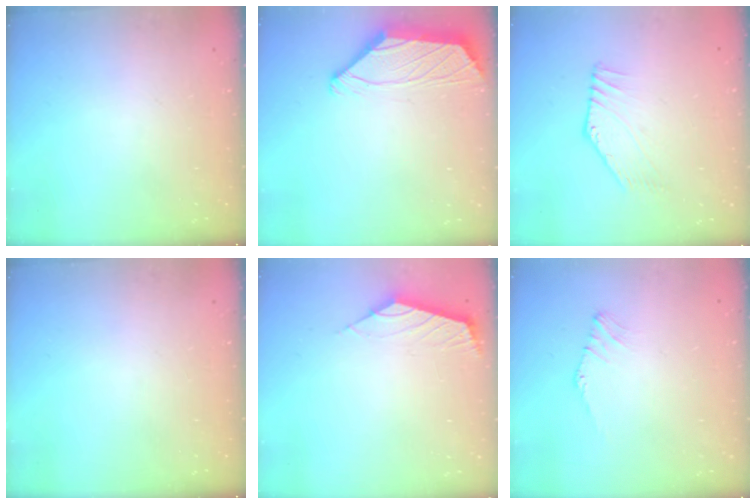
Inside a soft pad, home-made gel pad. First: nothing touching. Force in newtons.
{"total": 2.2, "press": 2.1, "slide": 0.7}
{"total": 2.7, "press": 2.7, "slide": 0.0}
{"total": 0.0}
{"total": 2.4, "press": 2.4, "slide": 0.4}
{"total": 0.9, "press": 0.8, "slide": 0.4}